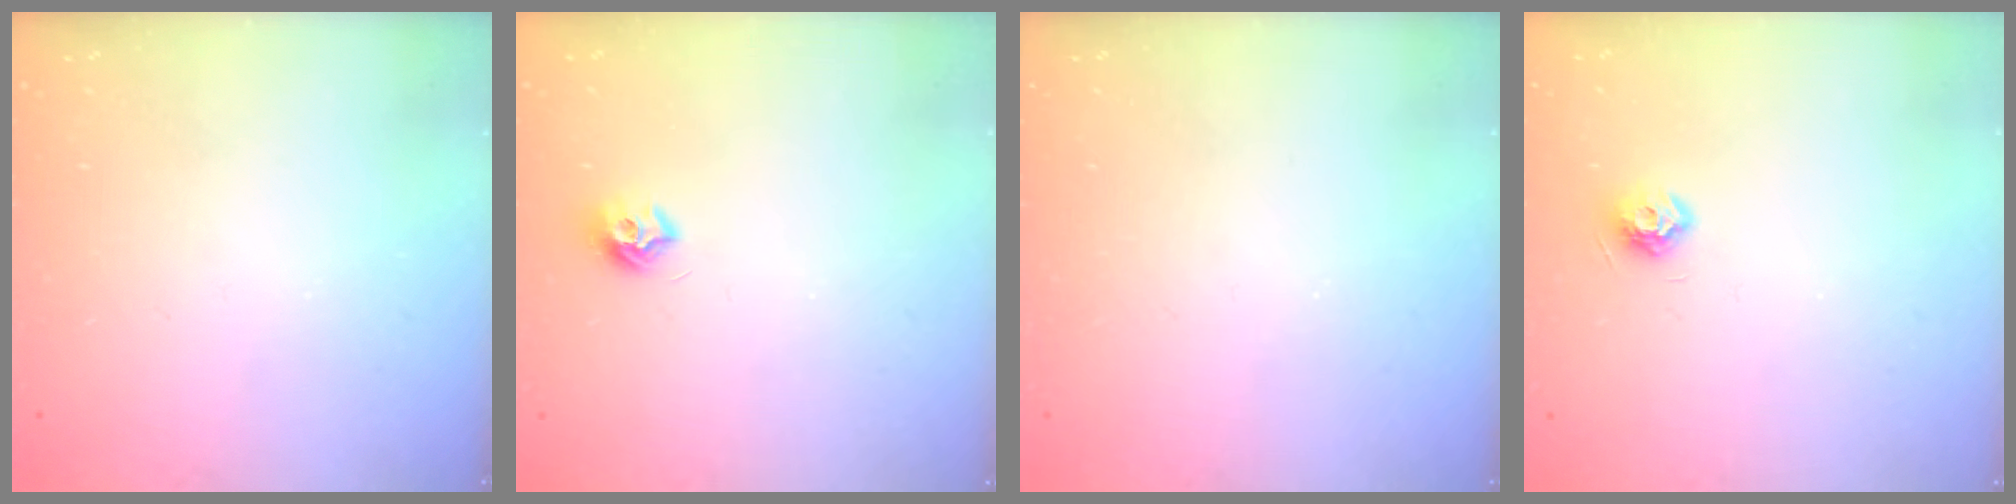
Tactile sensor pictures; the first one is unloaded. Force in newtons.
{"total": 7.9, "press": 7.9, "slide": 0.6}
{"total": 0.0}
{"total": 7.6, "press": 7.5, "slide": 1.1}